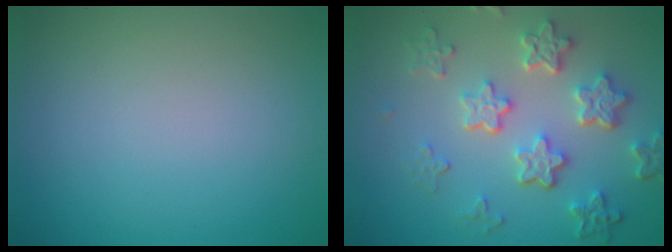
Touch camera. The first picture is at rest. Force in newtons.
{"total": 5.8, "press": 4.3, "slide": 3.8}